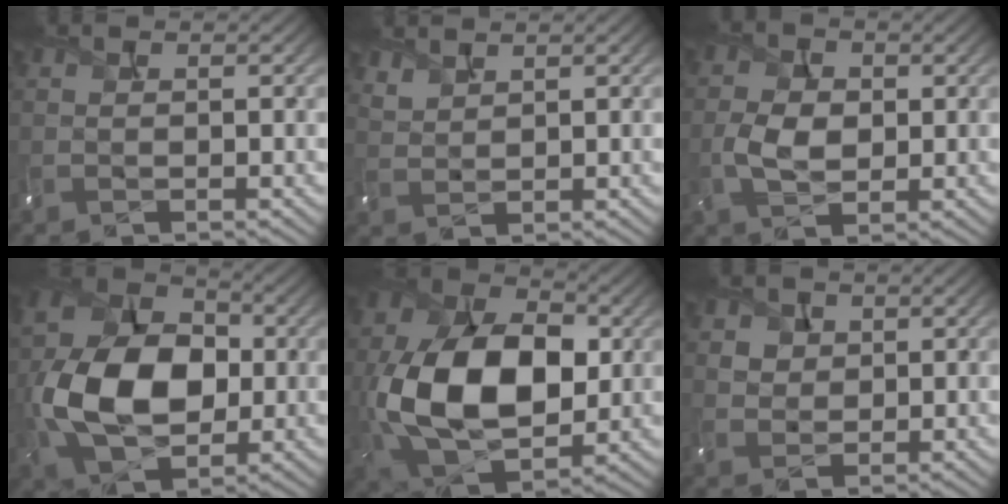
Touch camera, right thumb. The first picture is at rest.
{"total": 2.2, "force": [2.2, 0.3, 0.4], "torque": [-0.013, 0.007, 0.050]}
{"total": 3.5, "force": [-0.6, 2.6, 2.3], "torque": [-0.054, -0.002, -0.011]}
{"total": 13.3, "force": [-1.6, 9.0, 9.6], "torque": [-0.204, 0.004, -0.034]}
{"total": 14.9, "force": [-0.7, 9.7, 11.3], "torque": [-0.230, 0.000, -0.010]}
{"total": 1.9, "force": [0.8, 1.7, 0.1], "torque": [-0.008, -0.001, 0.022]}